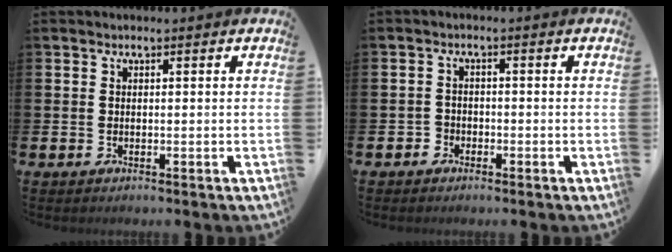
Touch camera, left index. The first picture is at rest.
{"total": 1.7, "force": [-1.3, 1.2, -0.1], "torque": [-0.002, 0.001, -0.030]}